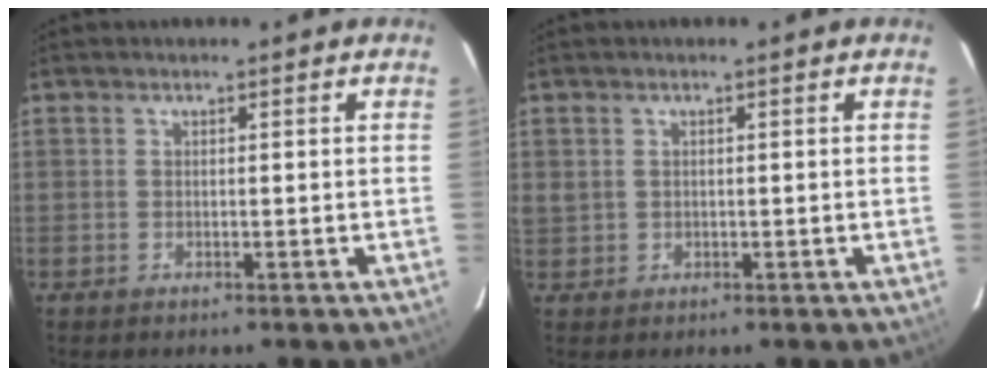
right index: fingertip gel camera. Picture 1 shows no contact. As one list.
[{"total": 1.6, "force": [0.6, 1.3, 0.6], "torque": [-0.012, 0.004, 0.016]}]